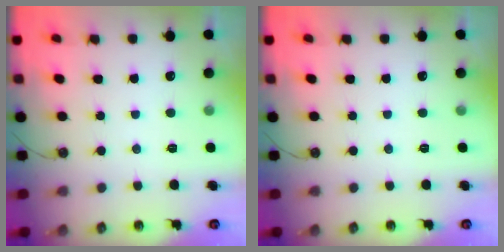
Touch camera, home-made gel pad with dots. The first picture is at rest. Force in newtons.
{"total": 0.0}